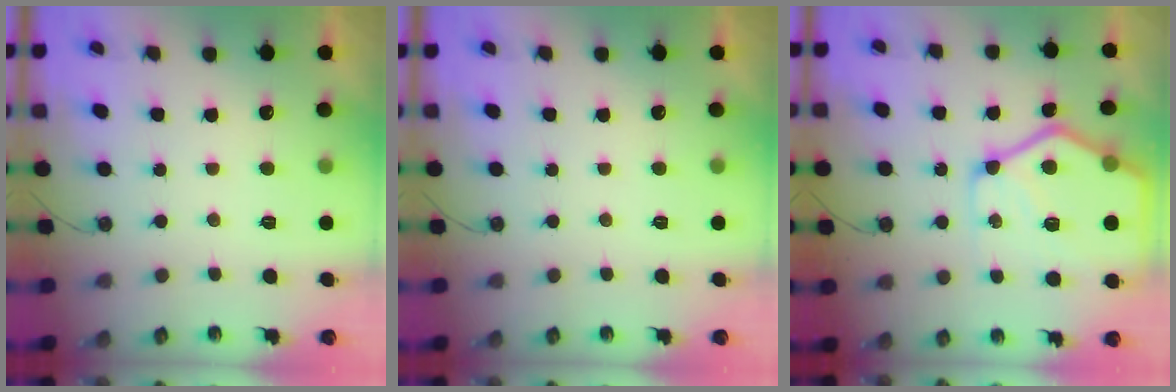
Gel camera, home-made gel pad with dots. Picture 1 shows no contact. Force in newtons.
{"total": 0.0}
{"total": 20.1, "press": 20.0, "slide": 2.0}